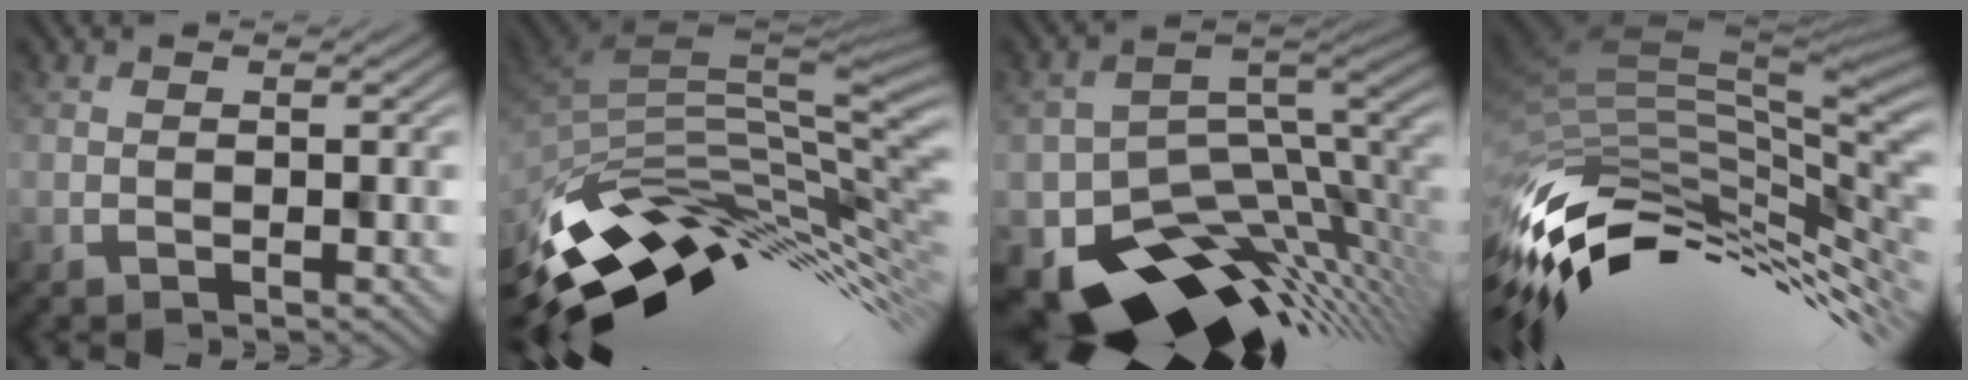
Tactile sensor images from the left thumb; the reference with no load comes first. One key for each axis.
{"total": 12.3, "fx": -3.7, "fy": 4.8, "fz": 10.7, "tx": -0.193, "ty": -0.009, "tz": -0.062}
{"total": 13.1, "fx": -6.9, "fy": 7.2, "fz": 8.5, "tx": -0.142, "ty": -0.040, "tz": -0.093}
{"total": 14.2, "fx": -4.3, "fy": 5.7, "fz": 12.2, "tx": -0.257, "ty": -0.019, "tz": -0.069}